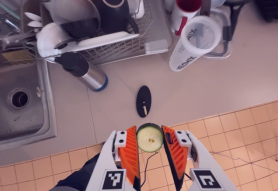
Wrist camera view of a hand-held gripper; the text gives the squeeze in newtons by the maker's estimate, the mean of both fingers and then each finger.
{"total": 7.7, "left": 7.6, "right": 7.7}